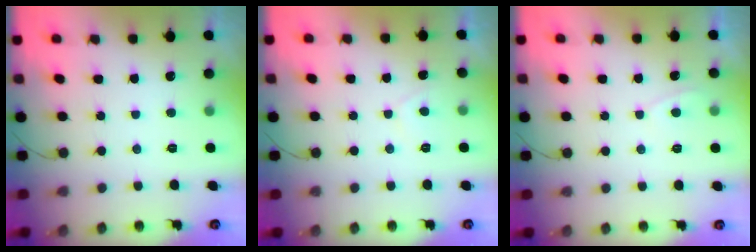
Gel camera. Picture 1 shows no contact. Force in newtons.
{"total": 1.5, "press": 1.4, "slide": 0.5}
{"total": 2.3, "press": 2.3, "slide": 0.2}